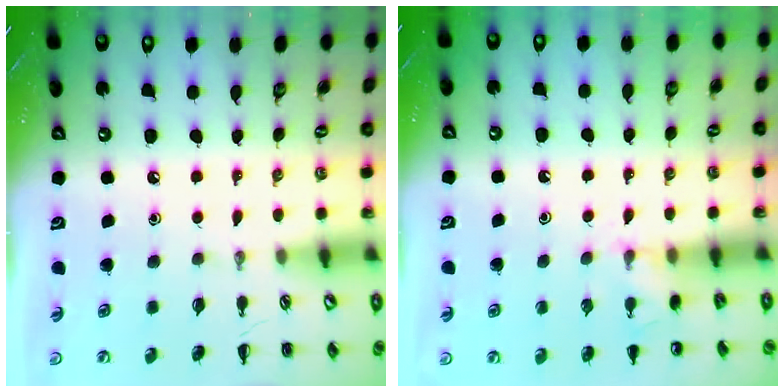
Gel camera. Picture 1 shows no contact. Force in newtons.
{"total": 5.2, "press": 5.0, "slide": 1.4}